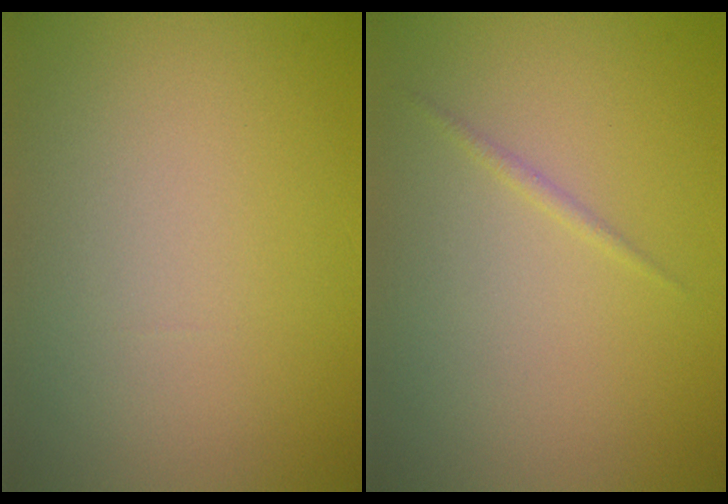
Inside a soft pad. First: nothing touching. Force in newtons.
{"total": 0.5, "press": 0.5, "slide": 0.0}